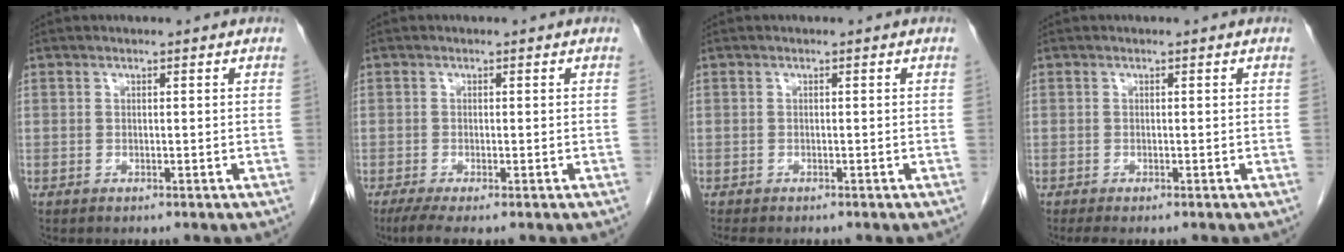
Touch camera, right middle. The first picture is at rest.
{"total": 3.1, "force": [-2.1, 0.2, 2.3], "torque": [-0.046, -0.012, -0.040]}
{"total": 2.8, "force": [-2.4, 0.7, 1.3], "torque": [-0.019, -0.007, -0.029]}
{"total": 2.0, "force": [-1.6, 0.3, 1.2], "torque": [-0.017, -0.008, -0.022]}